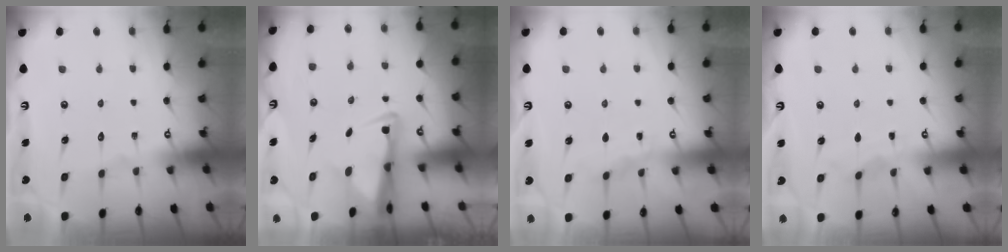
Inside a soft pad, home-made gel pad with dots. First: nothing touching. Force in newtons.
{"total": 3.4, "press": 3.3, "slide": 0.6}
{"total": 4.0, "press": 3.9, "slide": 0.5}
{"total": 3.2, "press": 3.2, "slide": 0.5}